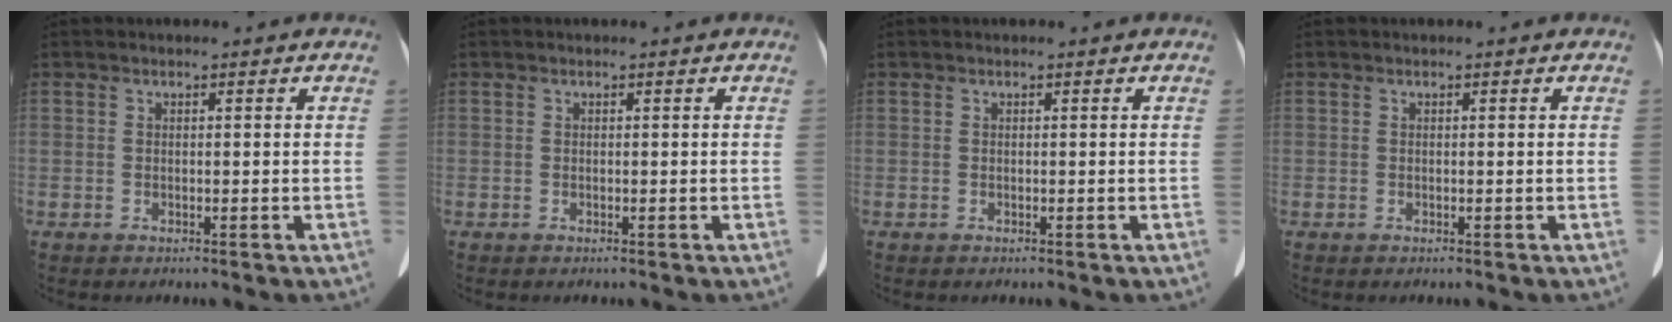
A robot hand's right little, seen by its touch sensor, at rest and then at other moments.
{"total": 0.0}
{"total": 0.0}
{"total": 0.0}